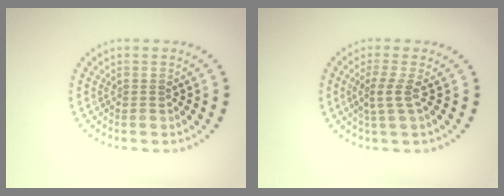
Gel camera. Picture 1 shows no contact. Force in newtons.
{"total": 1.9, "press": 1.5, "slide": 1.2}